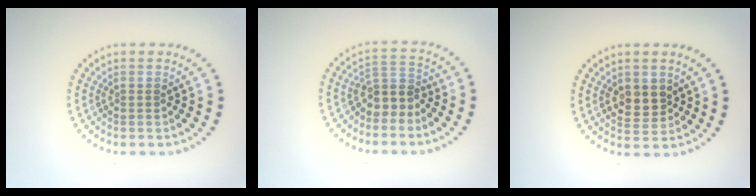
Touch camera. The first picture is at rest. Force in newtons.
{"total": 2.6, "press": 2.0, "slide": 1.7}
{"total": 2.6, "press": 2.5, "slide": 0.6}